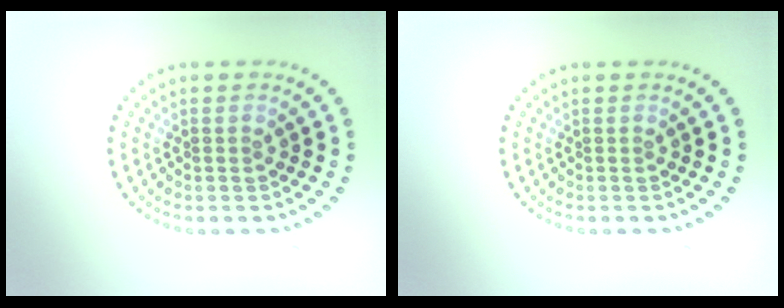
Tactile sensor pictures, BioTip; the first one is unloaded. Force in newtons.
{"total": 0.0}